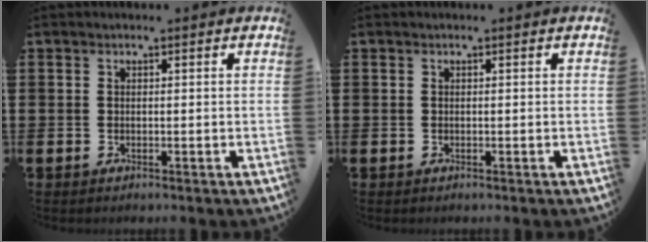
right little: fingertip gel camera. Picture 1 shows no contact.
{"total": 0.0}